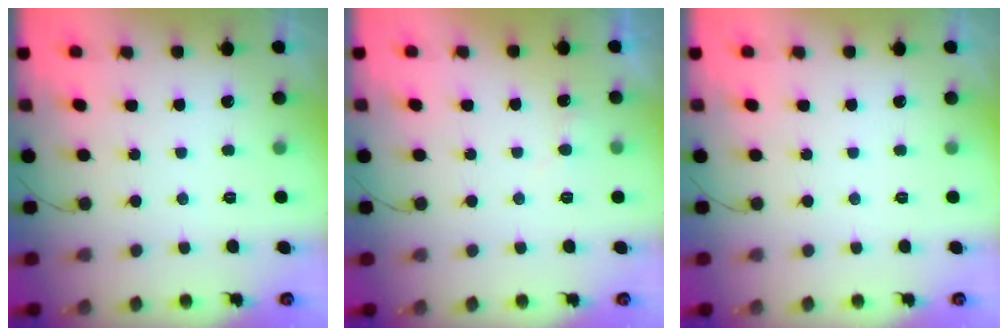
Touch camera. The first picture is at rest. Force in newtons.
{"total": 3.4, "press": 3.4, "slide": 0.4}
{"total": 0.0}